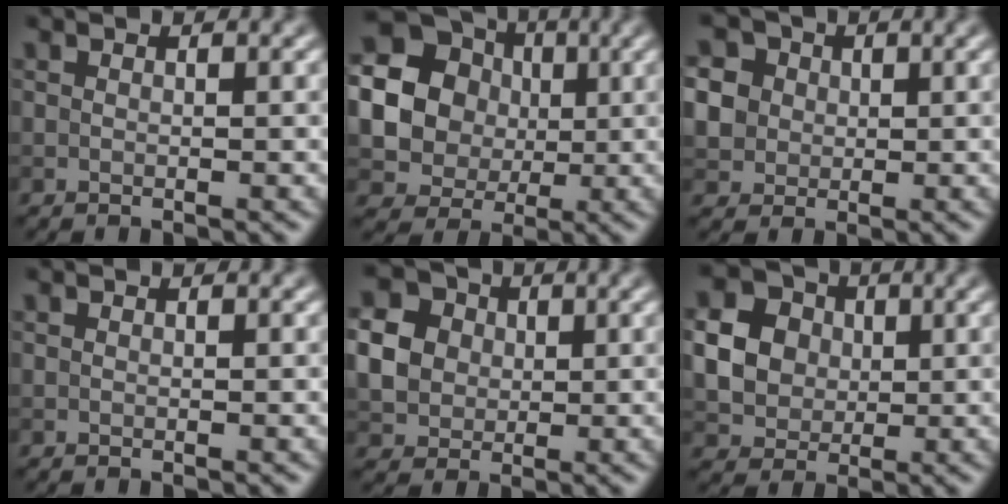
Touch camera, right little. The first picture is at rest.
{"total": 21.6, "force": [3.1, 20.2, 6.7], "torque": [-0.189, -0.005, 0.022]}
{"total": 6.6, "force": [1.7, 5.8, 2.7], "torque": [-0.063, 0.027, 0.019]}
{"total": 0.0}
{"total": 5.2, "force": [0.5, 4.6, 2.4], "torque": [-0.062, 0.012, 0.008]}
{"total": 5.6, "force": [0.4, 4.9, 2.6], "torque": [-0.061, 0.005, 0.004]}